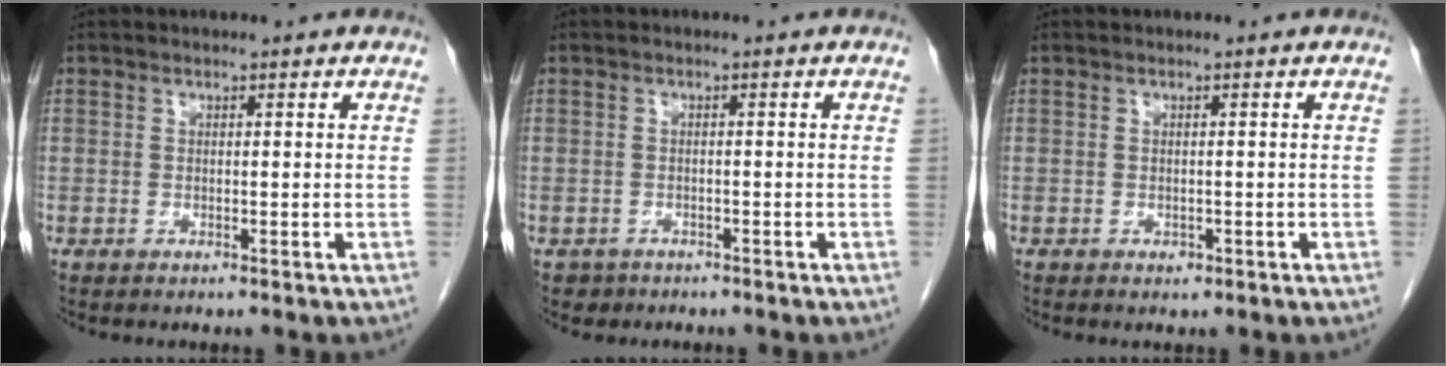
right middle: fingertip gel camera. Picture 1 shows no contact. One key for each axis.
{"total": 1.6, "fx": -1.2, "fy": 1.1, "fz": -0.1, "tx": -0.008, "ty": 0.003, "tz": -0.018}
{"total": 0.7, "fx": -0.3, "fy": 0.5, "fz": 0.4, "tx": -0.006, "ty": 0.001, "tz": -0.003}